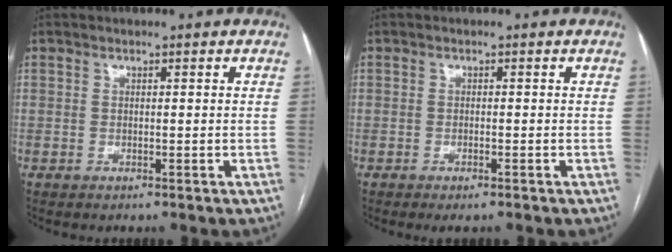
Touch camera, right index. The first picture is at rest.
{"total": 1.6, "force": [-1.1, 0.1, 1.2], "torque": [-0.019, -0.004, -0.016]}